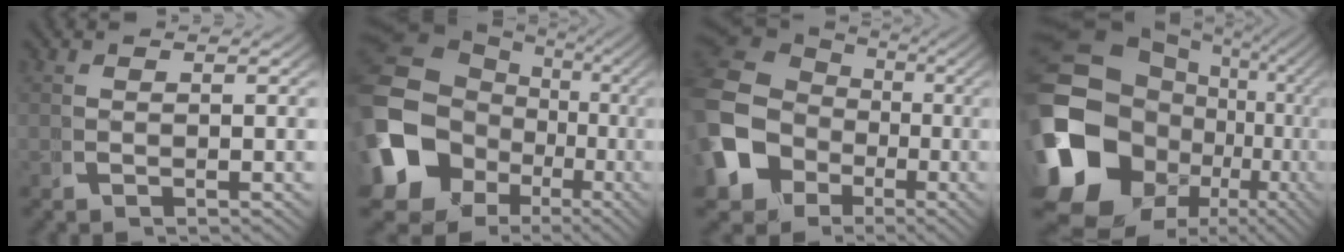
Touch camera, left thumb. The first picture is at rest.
{"total": 17.4, "force": [-2.1, 13.9, 10.3], "torque": [-0.237, -0.080, -0.001]}
{"total": 12.6, "force": [-1.1, 10.4, 7.1], "torque": [-0.173, -0.051, 0.004]}
{"total": 24.4, "force": [-2.1, 18.1, 16.2], "torque": [-0.337, -0.070, -0.018]}